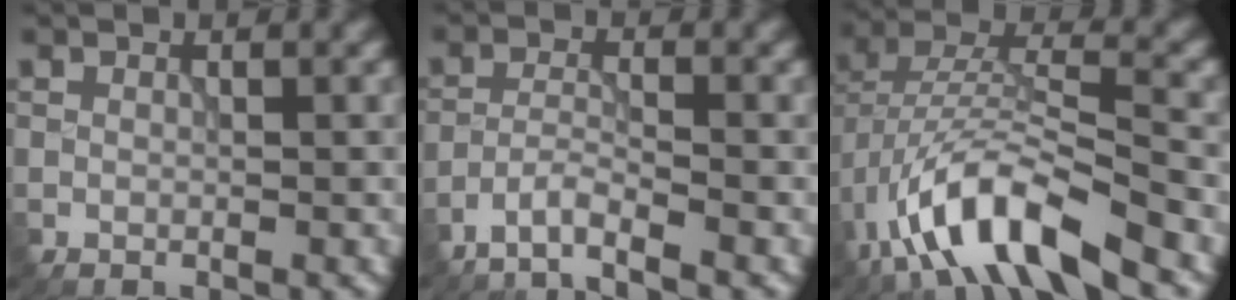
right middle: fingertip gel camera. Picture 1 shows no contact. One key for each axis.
{"total": 2.6, "fx": -2.2, "fy": 0.2, "fz": 1.4, "tx": -0.022, "ty": 0.002, "tz": -0.056}
{"total": 9.9, "fx": -5.4, "fy": 3.2, "fz": 7.6, "tx": -0.140, "ty": 0.010, "tz": -0.102}